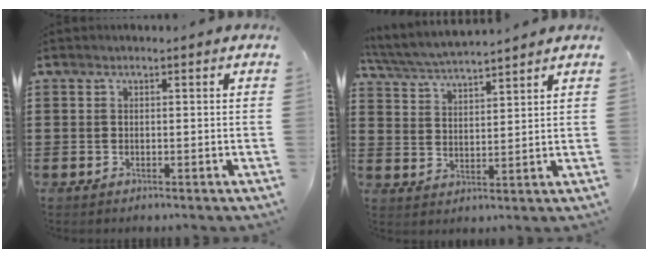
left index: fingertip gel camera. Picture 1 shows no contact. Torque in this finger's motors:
{"motor_torque": [1.08, -1.06, 0.18, 0.13]}